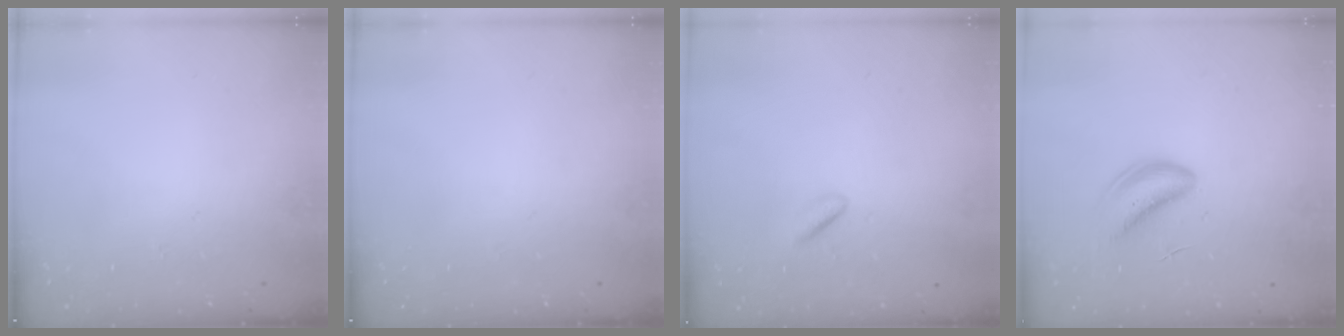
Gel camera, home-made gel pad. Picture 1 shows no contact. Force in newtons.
{"total": 0.0}
{"total": 2.5, "press": 2.3, "slide": 1.0}
{"total": 6.3, "press": 6.1, "slide": 1.6}